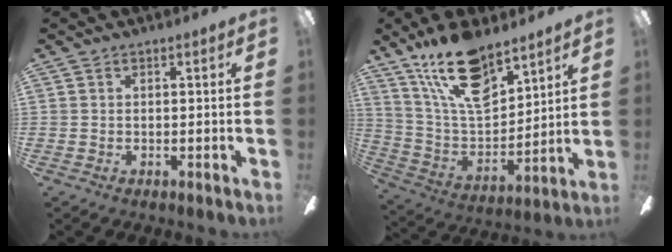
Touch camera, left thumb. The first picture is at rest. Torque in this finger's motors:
{"motor_torque": [1.78, 0.56, 1.40, -1.39, 0.46]}